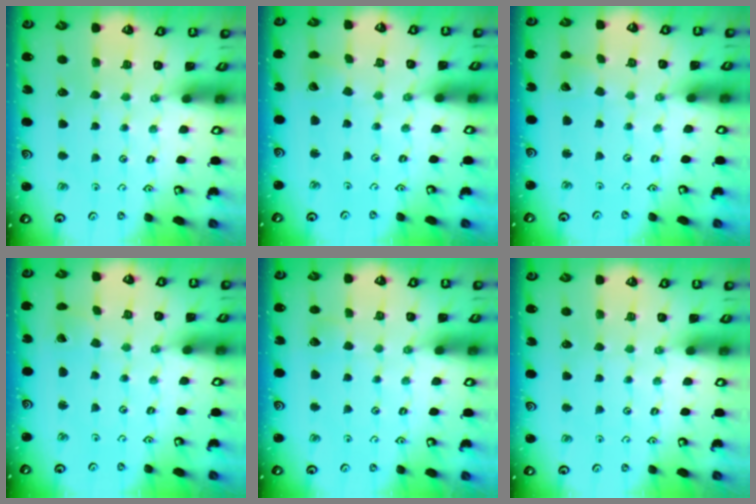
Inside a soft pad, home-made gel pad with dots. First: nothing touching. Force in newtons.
{"total": 2.7, "press": 2.7, "slide": 0.3}
{"total": 3.8, "press": 3.8, "slide": 0.4}
{"total": 0.0}
{"total": 2.9, "press": 2.9, "slide": 0.4}
{"total": 0.0}